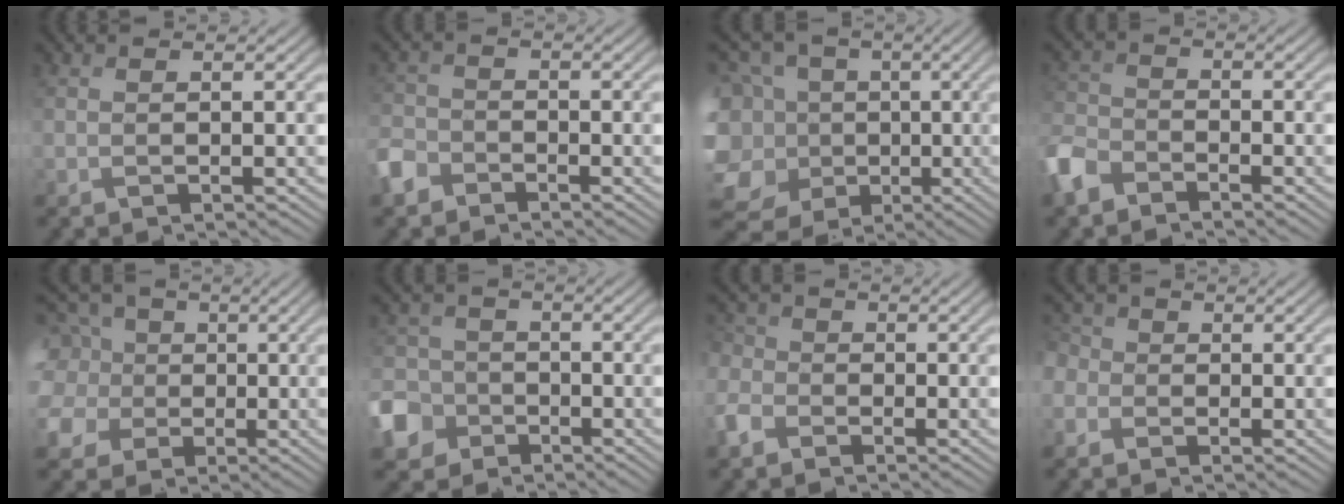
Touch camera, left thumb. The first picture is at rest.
{"total": 4.1, "force": [-2.9, 2.7, 1.3], "torque": [-0.040, -0.004, -0.073]}
{"total": 15.5, "force": [-1.8, 13.3, 7.8], "torque": [-0.264, 0.016, -0.038]}
{"total": 5.7, "force": [-4.1, 3.1, 2.4], "torque": [-0.064, -0.003, -0.100]}
{"total": 10.8, "force": [-0.3, 9.7, 4.8], "torque": [-0.188, 0.003, -0.027]}
{"total": 8.0, "force": [-4.0, 6.3, 2.9], "torque": [-0.086, -0.017, -0.099]}
{"total": 4.2, "force": [-2.3, 3.2, 1.5], "torque": [-0.056, 0.001, -0.065]}
{"total": 3.9, "force": [-1.2, 3.5, 1.3], "torque": [-0.051, 0.001, -0.037]}